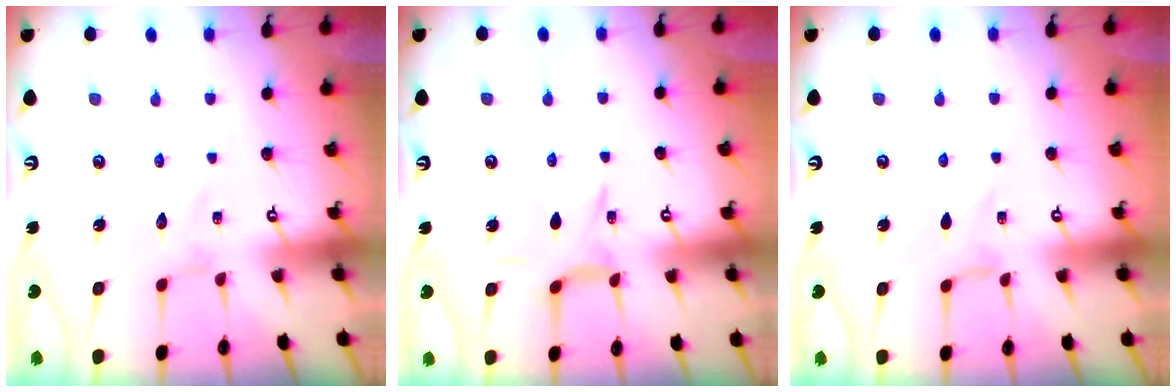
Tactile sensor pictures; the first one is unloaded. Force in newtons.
{"total": 5.1, "press": 5.1, "slide": 0.4}
{"total": 0.0}